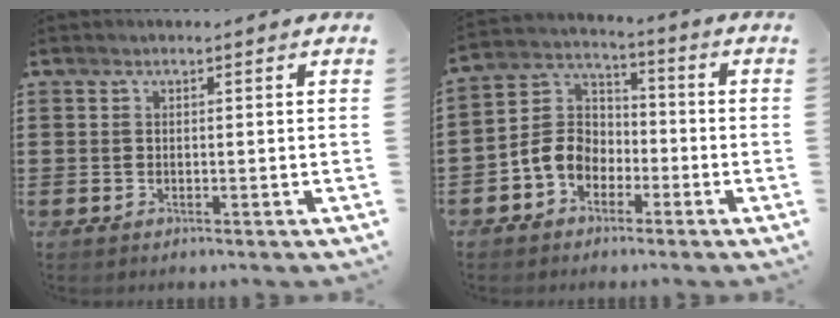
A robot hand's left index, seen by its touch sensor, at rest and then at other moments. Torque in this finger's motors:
{"motor_torque": [1.44, 0.70, 0.29, 0.12]}